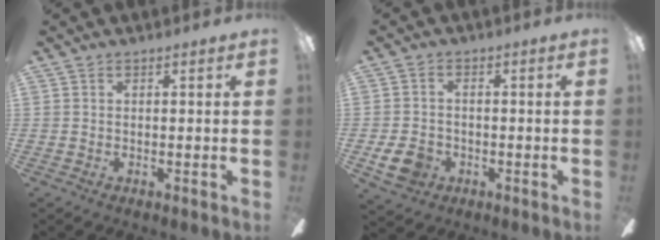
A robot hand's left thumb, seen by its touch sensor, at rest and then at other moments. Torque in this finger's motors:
{"motor_torque": [0.06, 1.04, 0.24, -0.24, 0.03]}